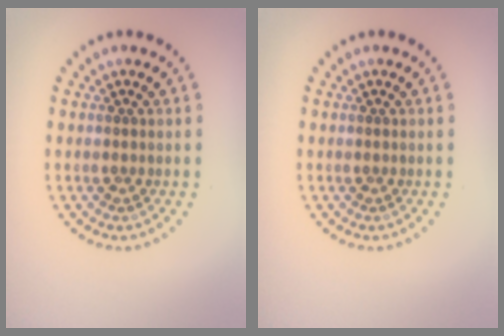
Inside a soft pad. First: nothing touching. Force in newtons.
{"total": 0.0}